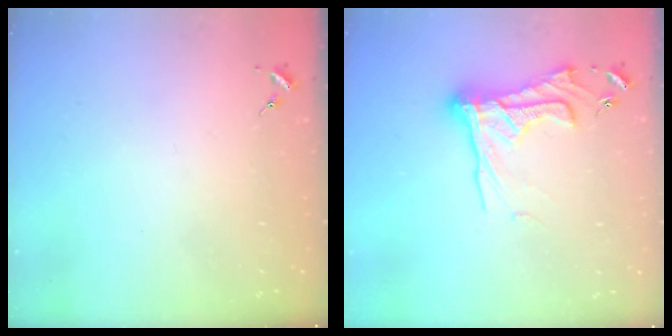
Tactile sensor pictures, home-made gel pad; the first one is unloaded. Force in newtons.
{"total": 16.9, "press": 16.9, "slide": 1.7}